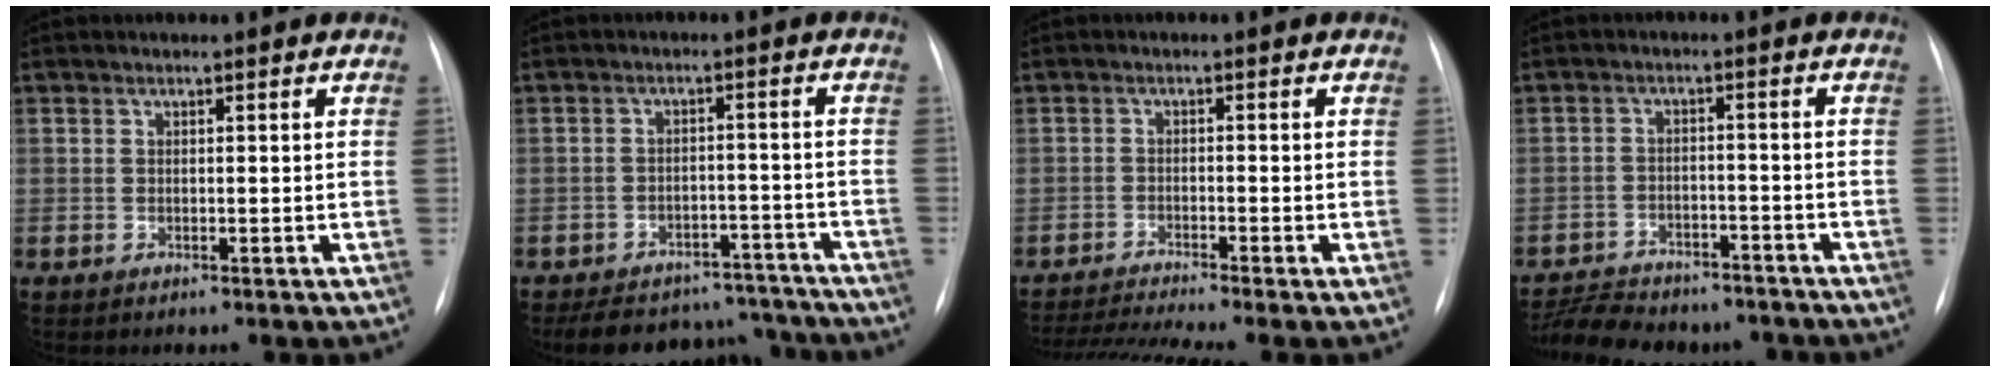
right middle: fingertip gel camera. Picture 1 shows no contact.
{"total": 14.0, "force": [-12.4, 5.6, 3.0], "torque": [-0.036, 0.027, -0.157]}
{"total": 7.7, "force": [-6.7, -1.6, 3.5], "torque": [-0.057, -0.015, -0.115]}
{"total": 13.6, "force": [-11.9, 4.8, 4.3], "torque": [-0.085, 0.013, -0.164]}